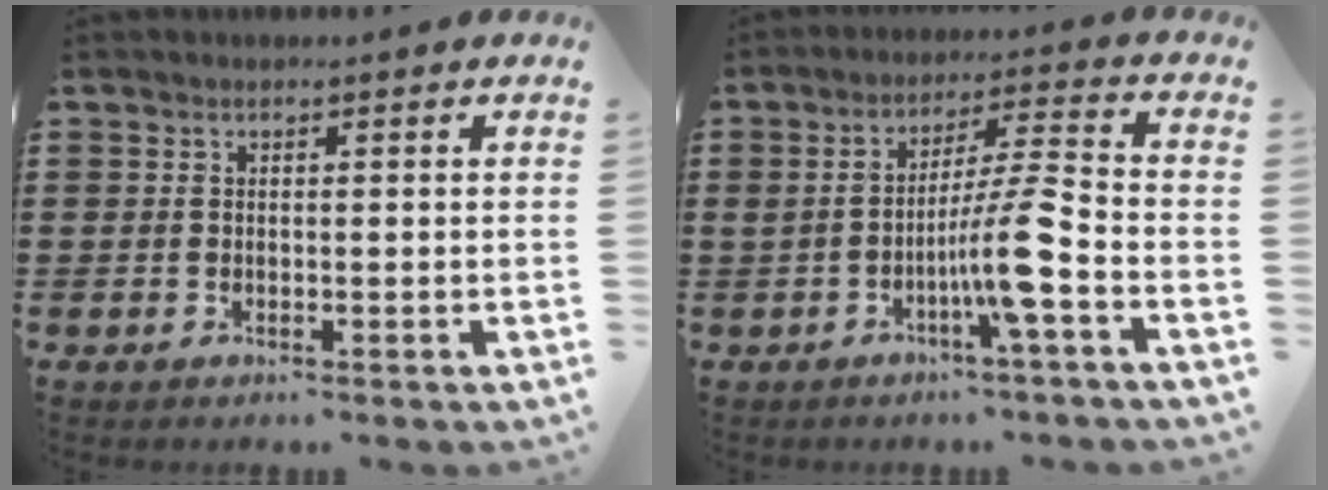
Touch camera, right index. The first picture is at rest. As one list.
[{"total": 9.0, "force": [-3.5, 0.1, 8.3], "torque": [-0.153, -0.003, -0.069]}]